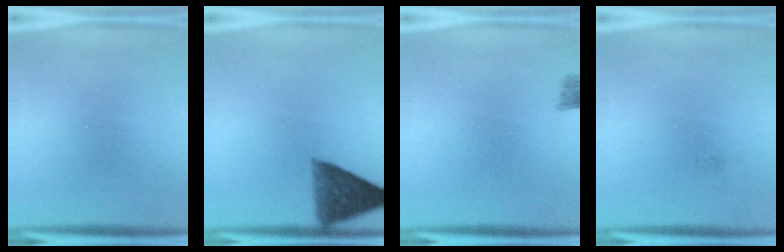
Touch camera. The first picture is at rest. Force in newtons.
{"total": 8.2}
{"total": 2.0}
{"total": 0.7}